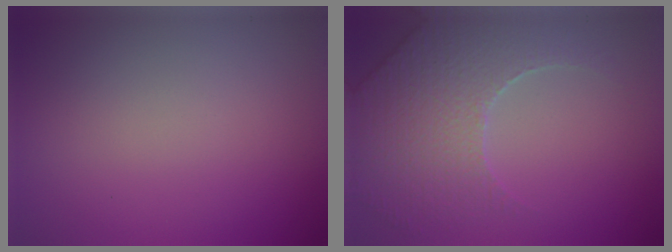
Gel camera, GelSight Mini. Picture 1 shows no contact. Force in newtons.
{"total": 5.1, "press": 4.7, "slide": 2.1}